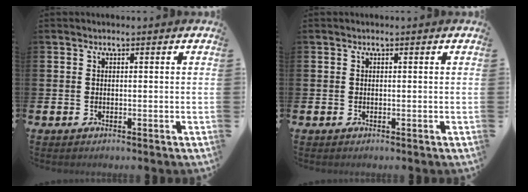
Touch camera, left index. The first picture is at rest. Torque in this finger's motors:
{"motor_torque": [-0.08, 0.00, 0.01, 0.00]}